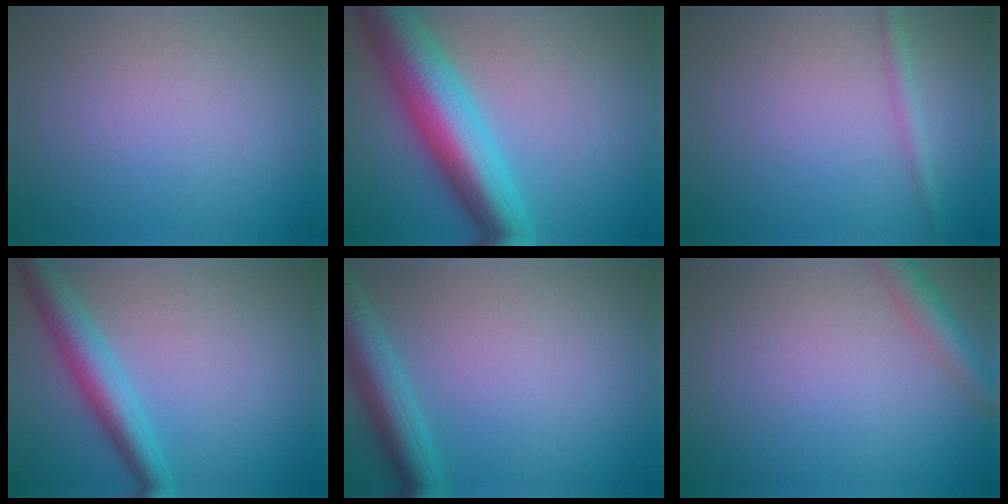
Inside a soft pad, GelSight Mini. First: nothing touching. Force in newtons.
{"total": 10.2, "press": 10.2, "slide": 0.3}
{"total": 1.4, "press": 1.4, "slide": 0.1}
{"total": 4.6, "press": 4.6, "slide": 0.2}
{"total": 4.5, "press": 4.5, "slide": 0.2}
{"total": 3.0, "press": 3.0, "slide": 0.1}